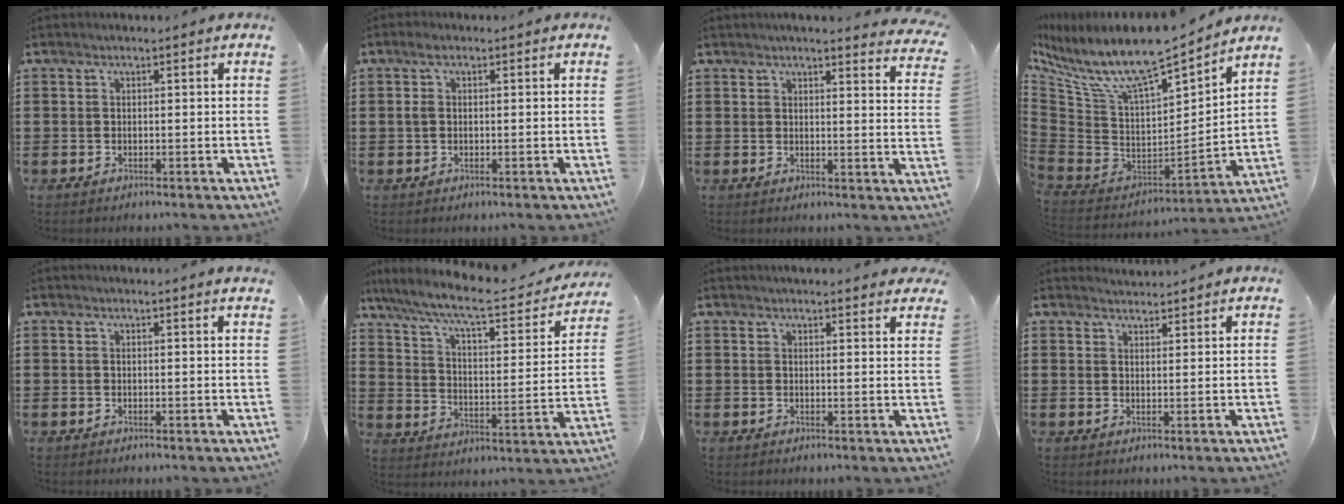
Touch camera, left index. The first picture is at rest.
{"total": 2.4, "force": [0.3, 1.1, 2.1], "torque": [-0.052, 0.005, 0.001]}
{"total": 3.0, "force": [2.9, -0.4, 0.6], "torque": [-0.017, -0.017, 0.048]}
{"total": 9.8, "force": [7.6, 1.7, 6.0], "torque": [-0.153, -0.071, 0.126]}
{"total": 1.3, "force": [1.2, -0.3, 0.5], "torque": [-0.009, -0.004, 0.024]}
{"total": 9.6, "force": [7.6, 1.2, 5.7], "torque": [-0.140, -0.046, 0.124]}
{"total": 2.3, "force": [2.3, 0.0, 0.2], "torque": [-0.004, -0.007, 0.042]}
{"total": 2.4, "force": [2.4, -0.2, -0.1], "torque": [-0.005, -0.007, 0.047]}